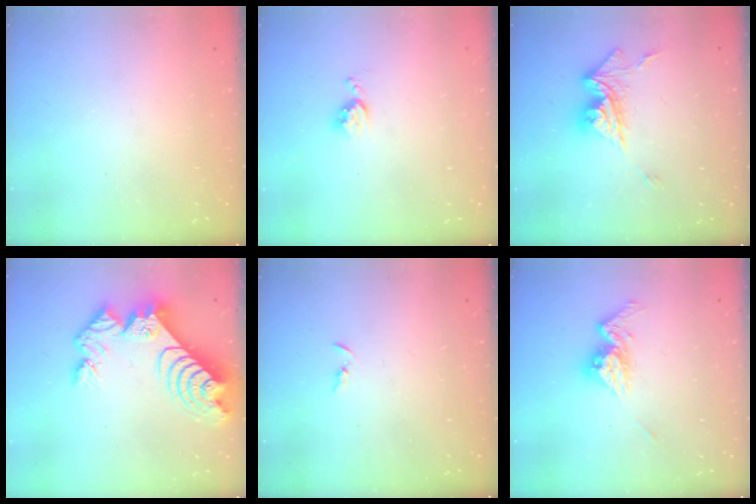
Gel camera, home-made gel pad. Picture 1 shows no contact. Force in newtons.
{"total": 4.3, "press": 4.3, "slide": 0.5}
{"total": 12.0, "press": 11.9, "slide": 1.5}
{"total": 15.0, "press": 15.0, "slide": 1.4}
{"total": 2.4, "press": 2.3, "slide": 0.2}
{"total": 10.6, "press": 10.6, "slide": 1.0}